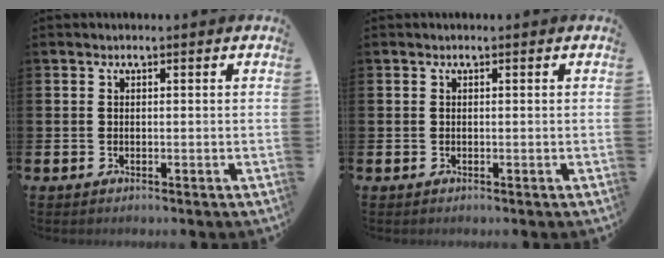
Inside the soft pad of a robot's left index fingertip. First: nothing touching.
{"total": 0.0}